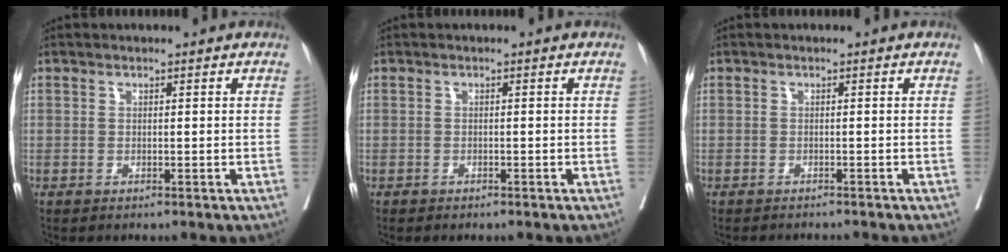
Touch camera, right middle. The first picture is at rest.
{"total": 0.9, "force": [-0.8, 0.4, 0.3], "torque": [-0.008, 0.000, -0.013]}
{"total": 3.5, "force": [-3.4, 0.3, 0.8], "torque": [-0.004, -0.007, -0.044]}